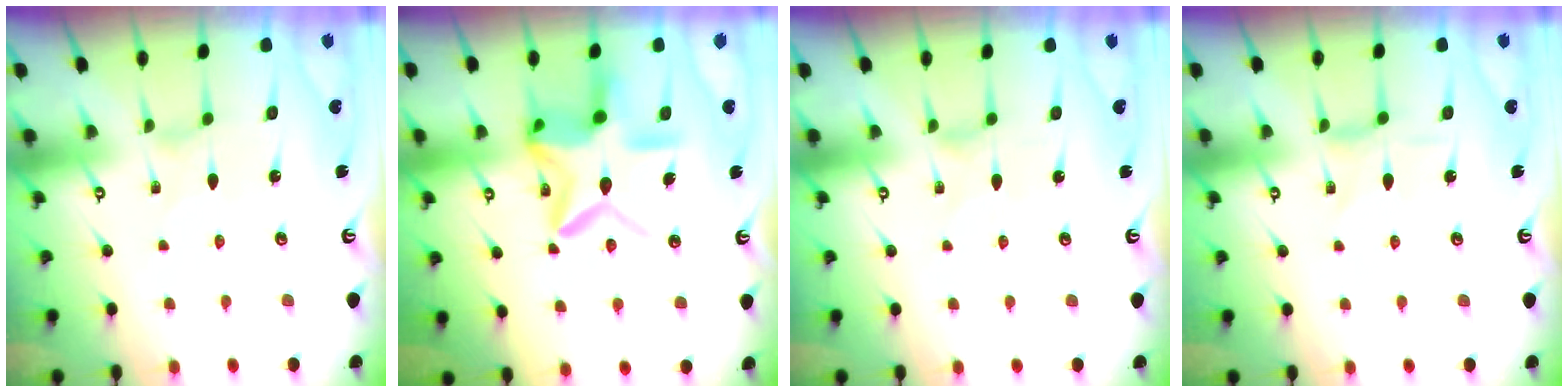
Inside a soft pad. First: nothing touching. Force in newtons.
{"total": 15.4, "press": 15.3, "slide": 1.3}
{"total": 0.6, "press": 0.5, "slide": 0.2}
{"total": 0.7, "press": 0.6, "slide": 0.3}